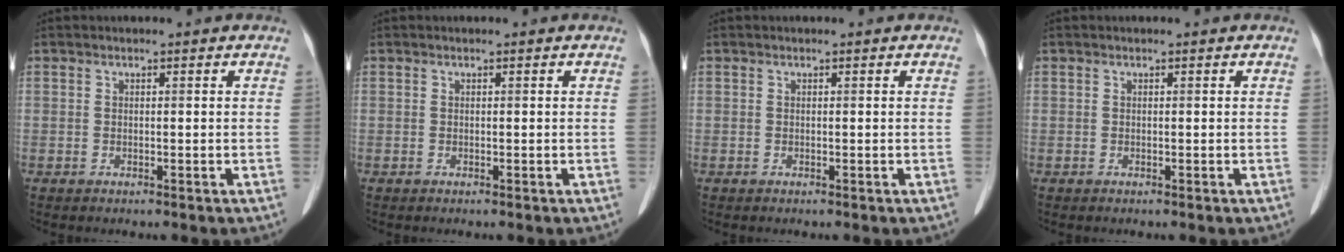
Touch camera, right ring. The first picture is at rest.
{"total": 0.0}
{"total": 0.0}
{"total": 0.0}